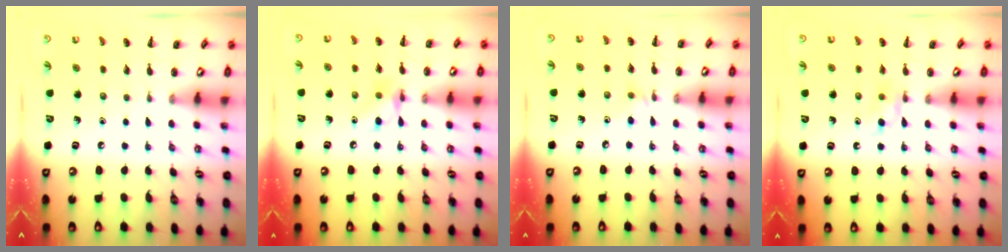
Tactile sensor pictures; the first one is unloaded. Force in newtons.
{"total": 7.0, "press": 7.0, "slide": 0.4}
{"total": 4.8, "press": 4.6, "slide": 1.4}
{"total": 4.2, "press": 3.9, "slide": 1.4}